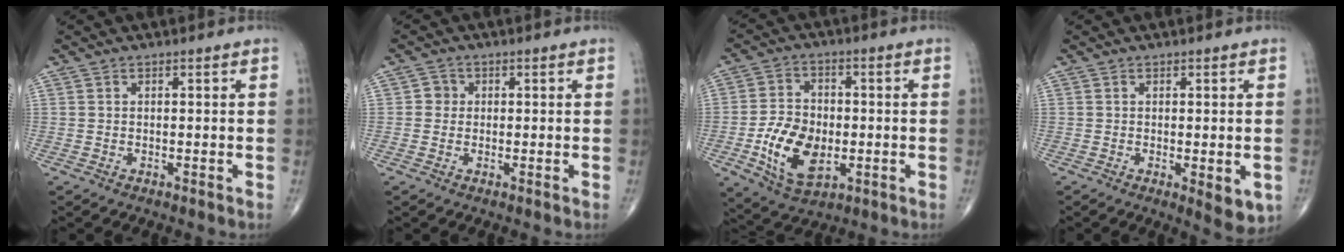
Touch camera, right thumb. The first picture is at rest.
{"total": 2.1, "force": [0.1, 2.0, 0.6], "torque": [0.005, 0.005, -0.004]}
{"total": 12.5, "force": [-2.7, 8.0, 9.2], "torque": [-0.147, 0.006, -0.042]}
{"total": 5.3, "force": [-1.3, 1.9, 4.8], "torque": [-0.056, -0.015, -0.013]}